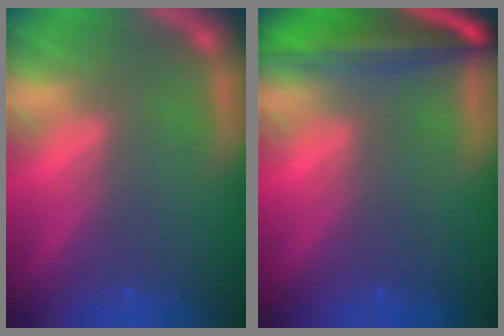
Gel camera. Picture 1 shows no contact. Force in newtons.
{"total": 8.1}